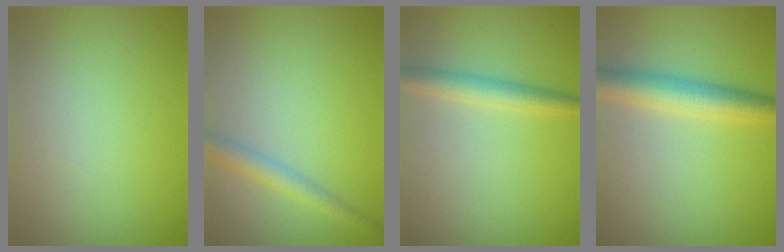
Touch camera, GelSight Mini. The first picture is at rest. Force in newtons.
{"total": 2.2, "press": 2.2, "slide": 0.1}
{"total": 2.8, "press": 2.8, "slide": 0.1}
{"total": 4.7, "press": 4.7, "slide": 0.0}